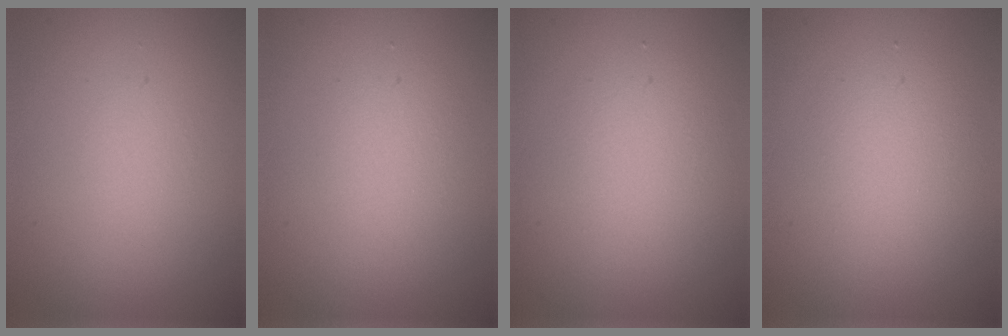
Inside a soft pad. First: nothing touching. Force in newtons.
{"total": 1.6, "press": 1.6, "slide": 0.1}
{"total": 2.4, "press": 2.4, "slide": 0.1}
{"total": 2.5, "press": 2.4, "slide": 0.1}